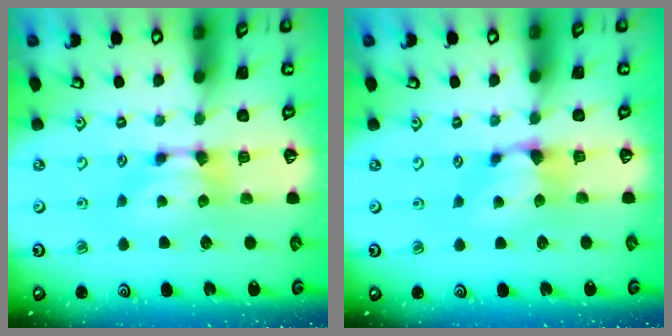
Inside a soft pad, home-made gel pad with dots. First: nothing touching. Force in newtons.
{"total": 2.4, "press": 2.3, "slide": 0.6}